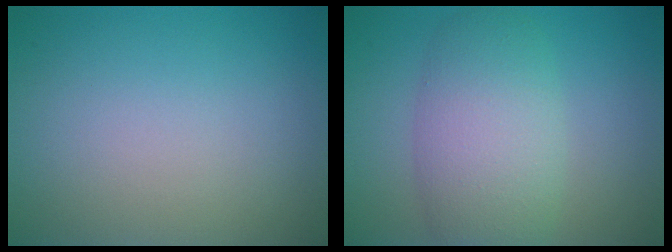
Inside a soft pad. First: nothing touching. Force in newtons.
{"total": 6.3, "press": 6.2, "slide": 0.1}